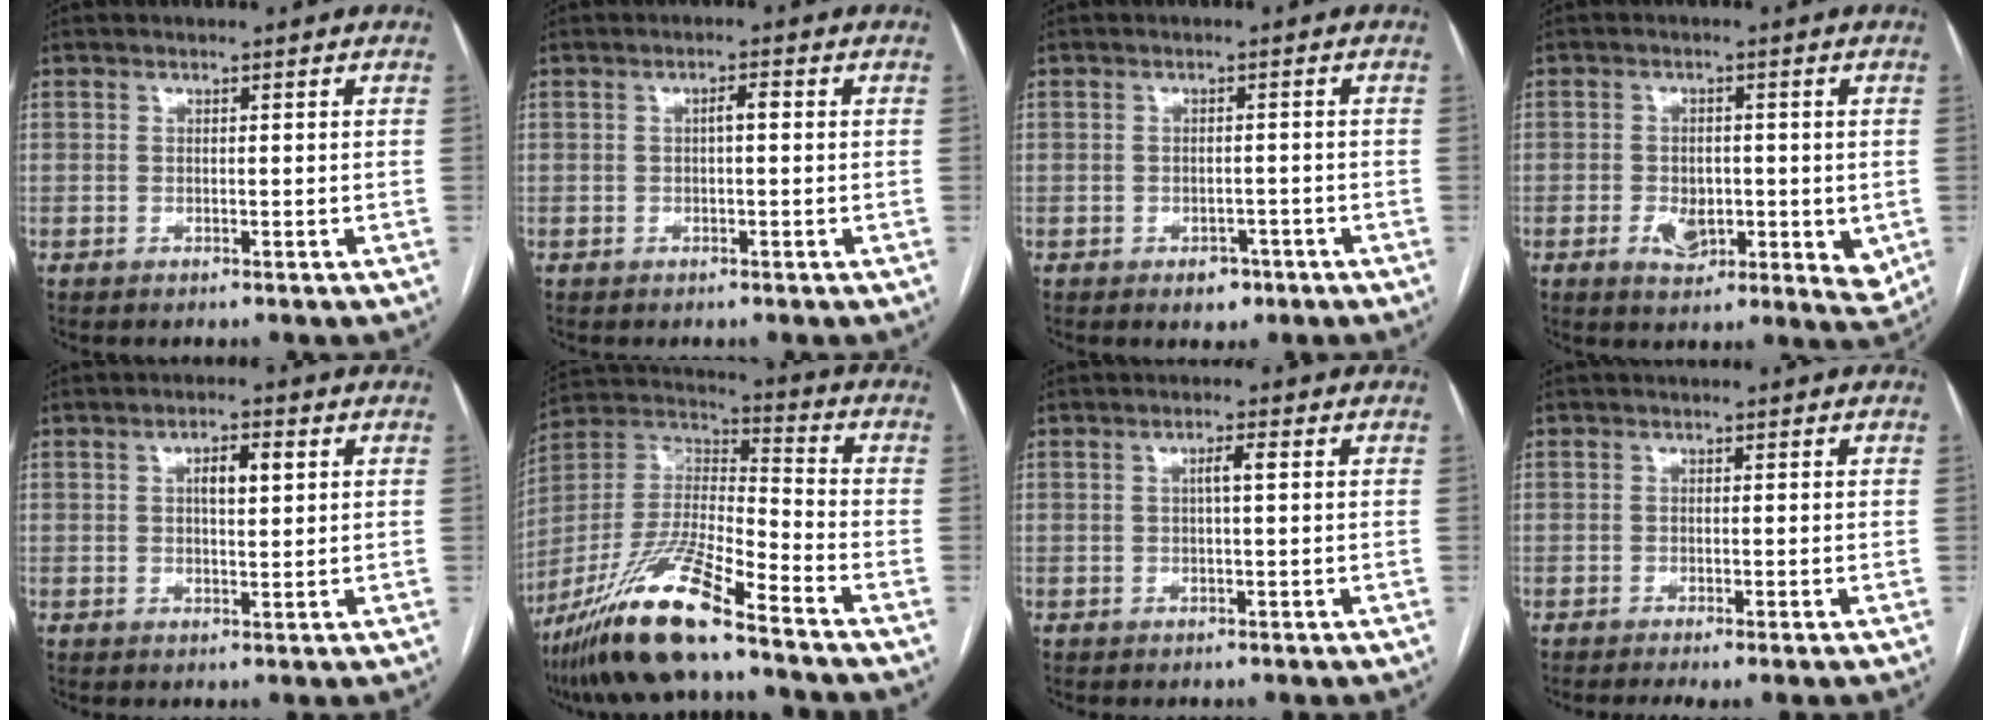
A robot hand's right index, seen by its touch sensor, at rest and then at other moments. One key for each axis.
{"total": 1.6, "fx": 0.1, "fy": 0.4, "fz": 1.6, "tx": -0.025, "ty": 0.005, "tz": 0.002}
{"total": 2.8, "fx": -1.6, "fy": 1.9, "fz": 1.3, "tx": -0.007, "ty": 0.006, "tz": -0.014}
{"total": 7.7, "fx": -1.4, "fy": 4.1, "fz": 6.4, "tx": -0.078, "ty": -0.009, "tz": -0.012}
{"total": 3.8, "fx": 1.1, "fy": 1.2, "fz": 3.4, "tx": -0.058, "ty": 0.007, "tz": 0.018}
{"total": 17.1, "fx": -12.2, "fy": 1.7, "fz": 11.8, "tx": -0.247, "ty": -0.015, "tz": -0.227}
{"total": 2.0, "fx": 0.3, "fy": 0.0, "fz": 1.9, "tx": -0.034, "ty": 0.004, "tz": 0.004}
{"total": 1.9, "fx": -1.2, "fy": 0.1, "fz": 1.5, "tx": -0.026, "ty": -0.006, "tz": -0.020}